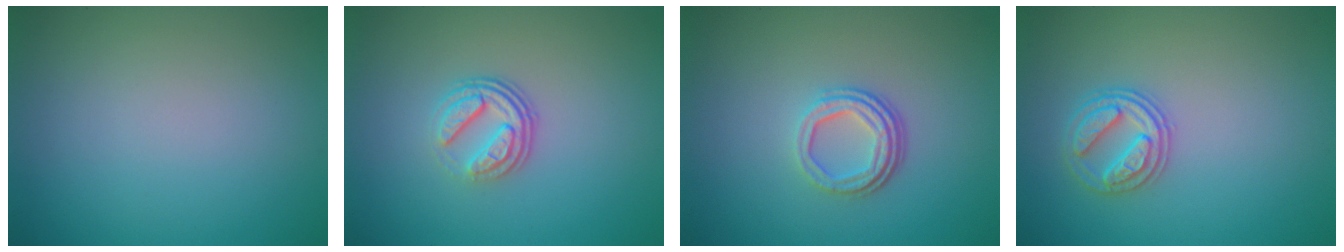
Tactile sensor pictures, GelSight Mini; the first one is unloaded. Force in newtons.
{"total": 3.5, "press": 2.4, "slide": 2.5}
{"total": 3.3, "press": 2.3, "slide": 2.4}
{"total": 2.7, "press": 2.6, "slide": 0.3}